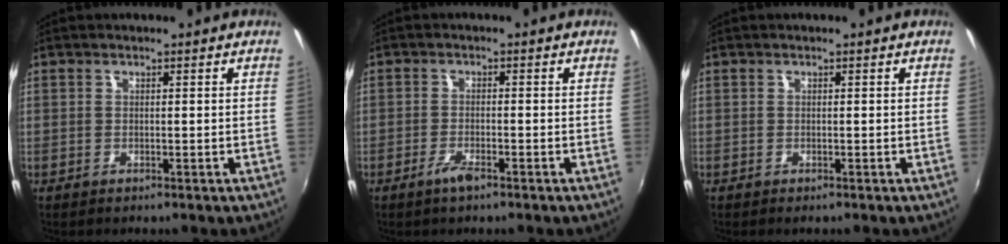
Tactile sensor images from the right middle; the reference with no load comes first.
{"total": 2.8, "force": [-2.0, 0.7, 1.8], "torque": [-0.045, -0.003, -0.042]}
{"total": 0.0}